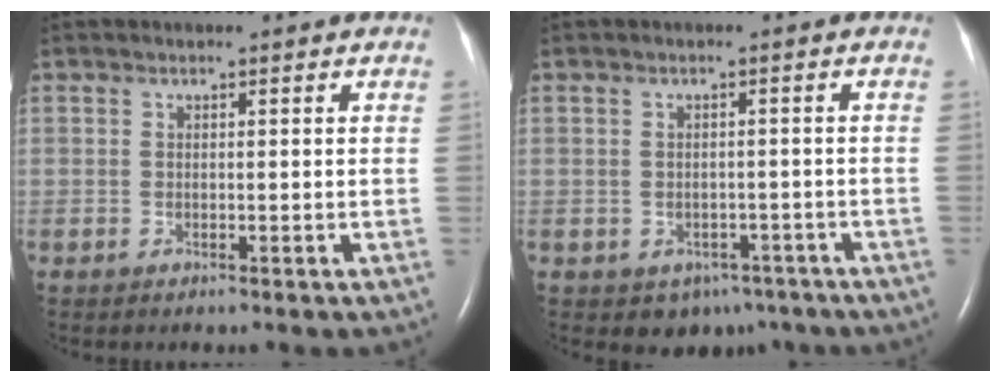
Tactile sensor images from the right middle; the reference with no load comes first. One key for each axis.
{"total": 4.5, "fx": -2.9, "fy": 3.1, "fz": 1.4, "tx": -0.011, "ty": 0.008, "tz": -0.032}